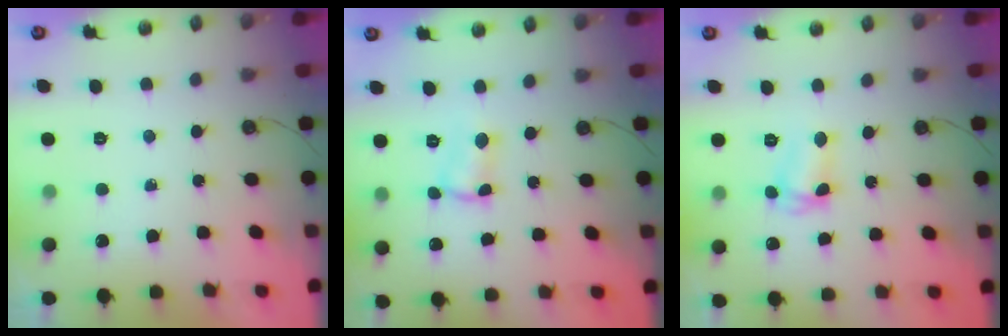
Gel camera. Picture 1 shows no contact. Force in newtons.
{"total": 2.6, "press": 2.6, "slide": 0.5}
{"total": 5.5, "press": 5.5, "slide": 0.4}